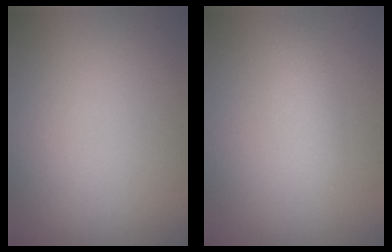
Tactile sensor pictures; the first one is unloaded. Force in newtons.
{"total": 1.8, "press": 1.8, "slide": 0.0}